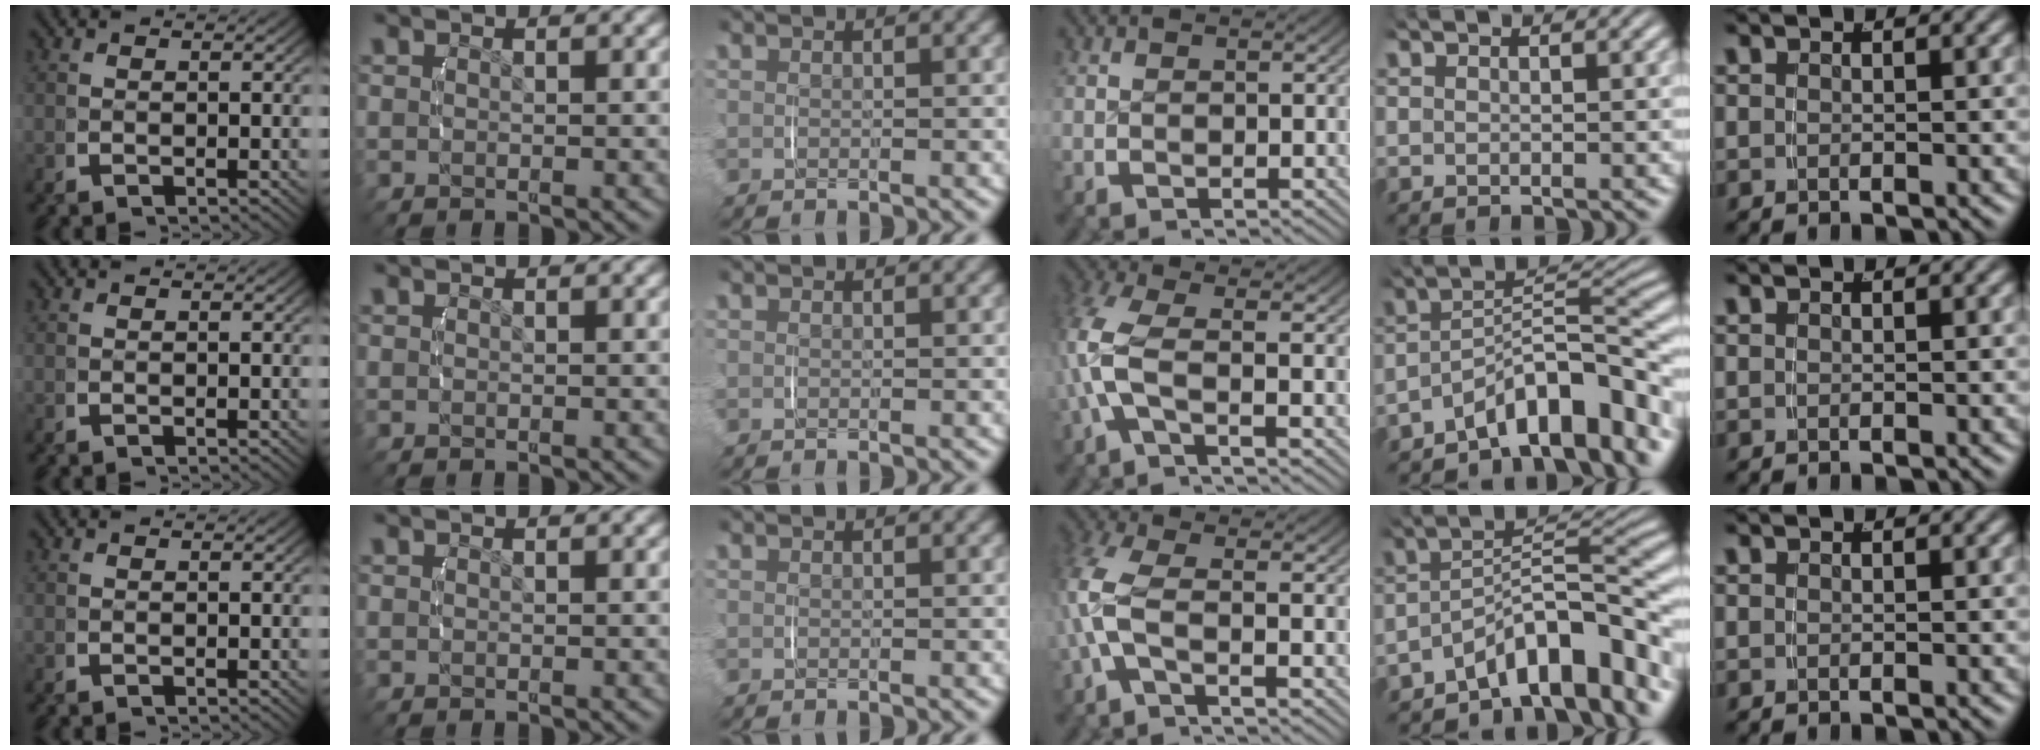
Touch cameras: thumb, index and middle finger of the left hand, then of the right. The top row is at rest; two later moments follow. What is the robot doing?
{"motion": "lift_and_place", "object": "toothpaste"}